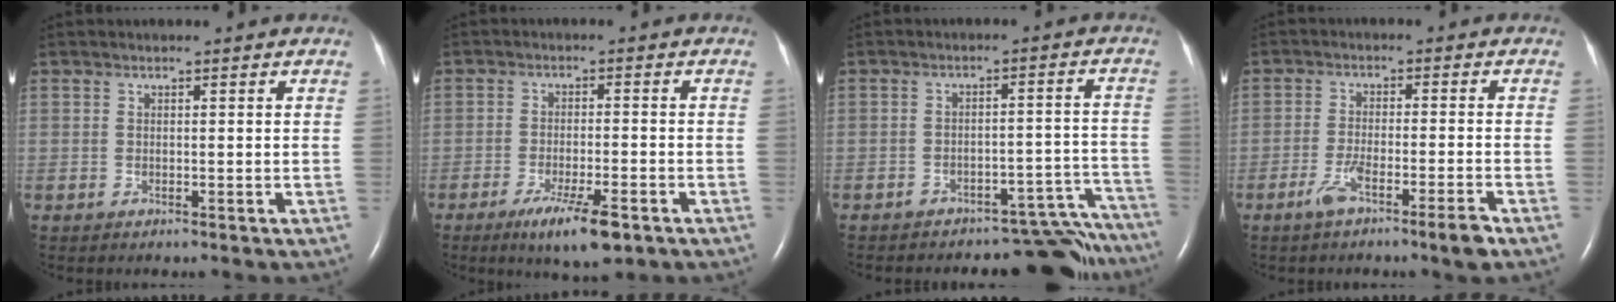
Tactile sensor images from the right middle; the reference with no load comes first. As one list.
[{"total": 7.7, "force": [-4.6, 1.1, 6.1], "torque": [-0.108, -0.016, -0.071]}, {"total": 12.2, "force": [-11.9, 2.7, 1.0], "torque": [0.028, 0.052, -0.146]}, {"total": 6.0, "force": [-3.8, 0.0, 4.6], "torque": [-0.086, -0.009, -0.071]}]